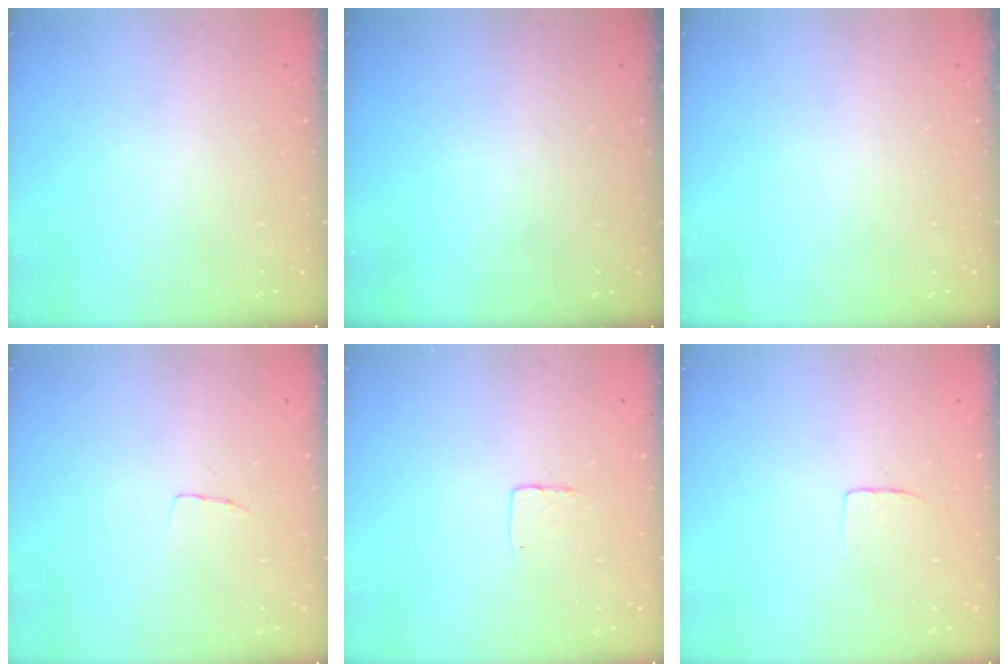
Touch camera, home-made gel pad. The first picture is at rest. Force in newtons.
{"total": 0.0}
{"total": 0.0}
{"total": 3.1, "press": 3.1, "slide": 0.1}
{"total": 4.5, "press": 4.5, "slide": 0.3}
{"total": 3.4, "press": 3.4, "slide": 0.3}